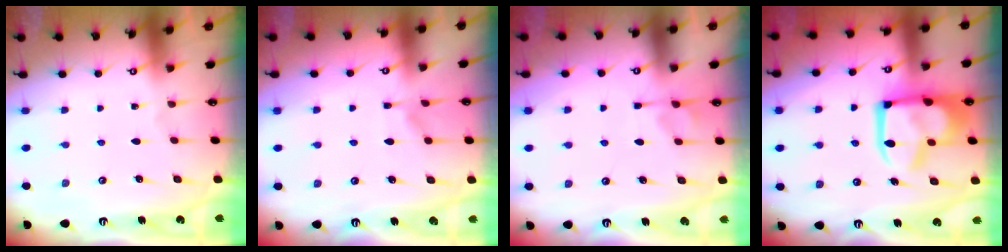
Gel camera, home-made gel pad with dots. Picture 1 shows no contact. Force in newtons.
{"total": 4.7, "press": 4.7, "slide": 0.4}
{"total": 0.9, "press": 0.1, "slide": 0.9}
{"total": 17.0, "press": 16.9, "slide": 2.0}